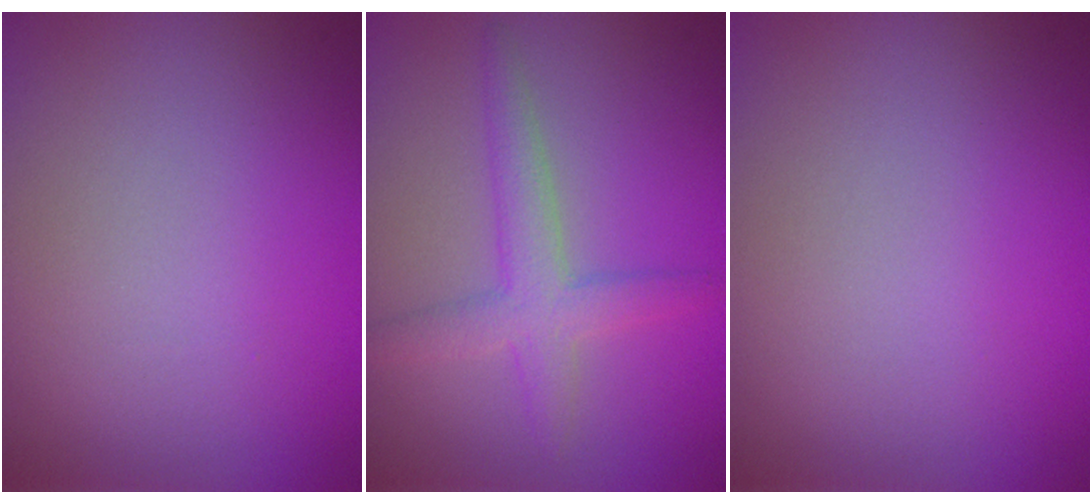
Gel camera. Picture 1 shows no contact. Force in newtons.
{"total": 3.4, "press": 3.4, "slide": 0.3}
{"total": 0.0}